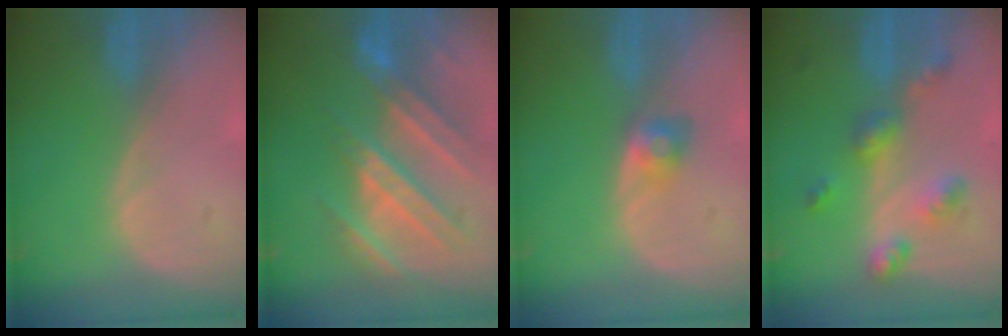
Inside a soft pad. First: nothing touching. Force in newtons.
{"total": 10.2, "press": 9.5, "slide": 3.8}
{"total": 2.8, "press": 2.6, "slide": 1.2}
{"total": 6.6, "press": 5.8, "slide": 3.2}